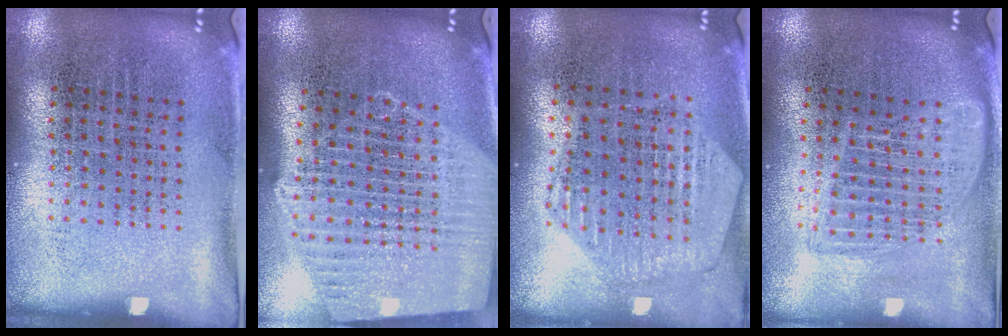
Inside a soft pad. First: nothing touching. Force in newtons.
{"total": 2.1, "press": 1.9, "slide": 1.0}
{"total": 1.2, "press": 1.2, "slide": 0.1}
{"total": 1.6, "press": 1.5, "slide": 0.8}